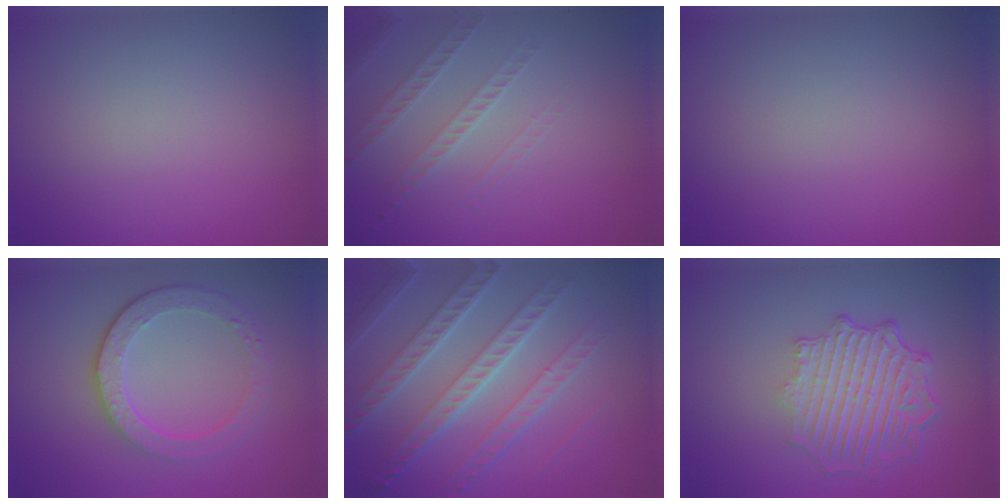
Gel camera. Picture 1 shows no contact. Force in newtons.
{"total": 1.6, "press": 1.3, "slide": 0.9}
{"total": 0.0}
{"total": 4.8, "press": 3.5, "slide": 3.3}
{"total": 7.7, "press": 5.6, "slide": 5.3}
{"total": 6.3, "press": 4.7, "slide": 4.2}